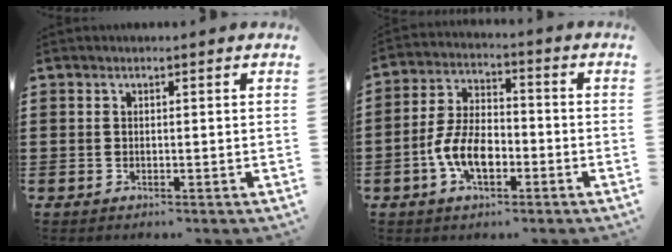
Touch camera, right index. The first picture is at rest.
{"total": 8.3, "force": [-2.9, 4.4, 6.4], "torque": [-0.149, 0.000, -0.060]}